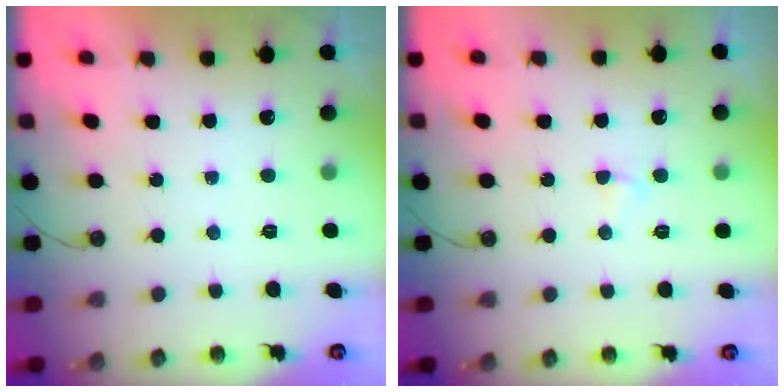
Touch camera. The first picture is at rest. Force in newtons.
{"total": 2.4, "press": 2.4, "slide": 0.4}